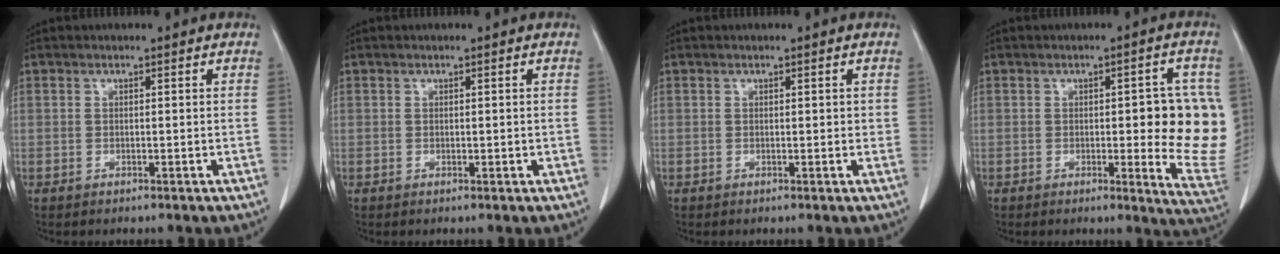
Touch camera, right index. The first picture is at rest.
{"total": 0.7, "force": [0.0, 0.4, 0.5], "torque": [-0.008, 0.001, 0.003]}
{"total": 1.0, "force": [0.2, 0.5, 0.8], "torque": [-0.007, 0.001, 0.004]}
{"total": 12.3, "force": [0.3, 3.0, 11.9], "torque": [-0.115, -0.008, 0.004]}